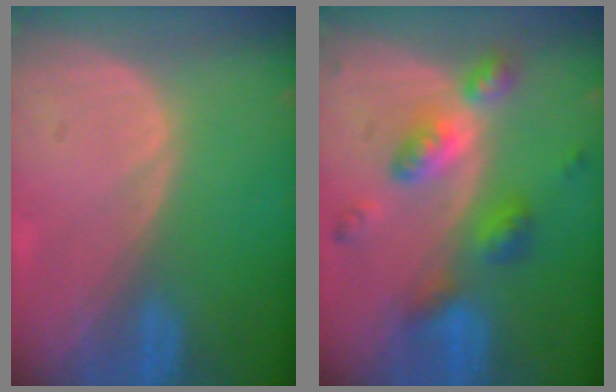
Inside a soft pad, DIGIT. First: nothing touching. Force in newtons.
{"total": 7.4, "press": 7.4, "slide": 0.5}